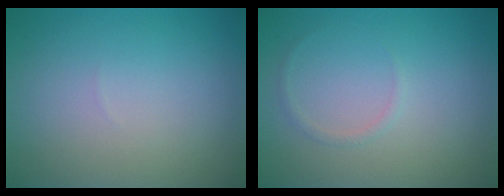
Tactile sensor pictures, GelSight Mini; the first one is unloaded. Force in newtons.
{"total": 0.6, "press": 0.6, "slide": 0.1}